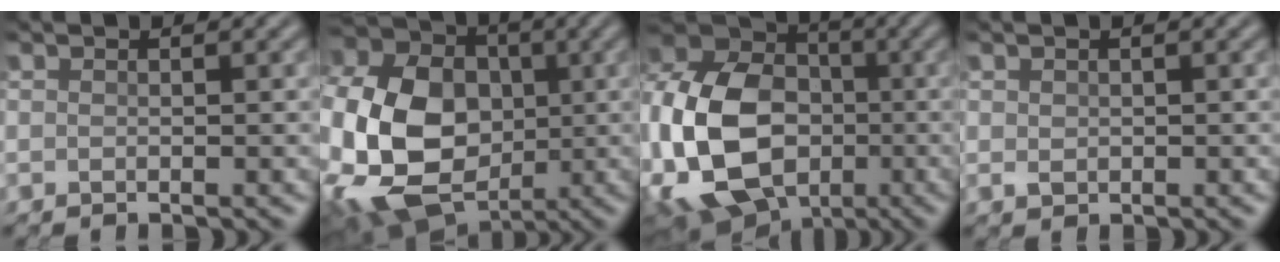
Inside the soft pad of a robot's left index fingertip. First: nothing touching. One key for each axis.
{"total": 17.7, "fx": -2.7, "fy": 14.1, "fz": 10.4, "tx": -0.259, "ty": -0.020, "tz": -0.064}
{"total": 19.7, "fx": -3.5, "fy": 15.2, "fz": 12.0, "tx": -0.283, "ty": -0.010, "tz": -0.095}
{"total": 1.1, "fx": 0.1, "fy": 0.9, "fz": 0.6, "tx": -0.011, "ty": 0.001, "tz": 0.002}